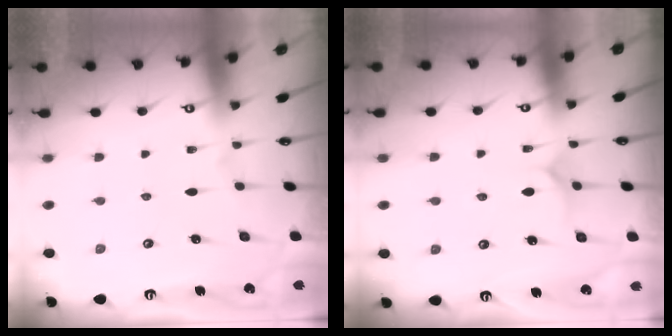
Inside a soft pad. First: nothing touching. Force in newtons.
{"total": 5.1, "press": 5.1, "slide": 0.4}